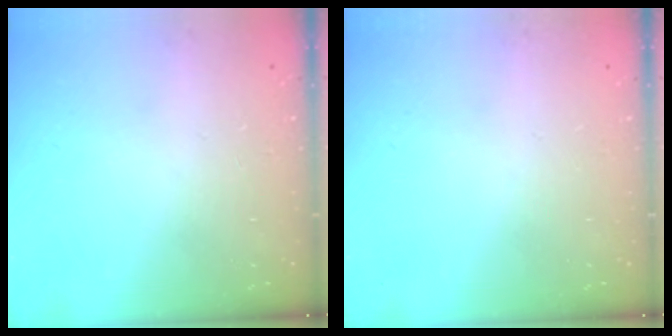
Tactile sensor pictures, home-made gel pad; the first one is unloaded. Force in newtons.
{"total": 0.0}